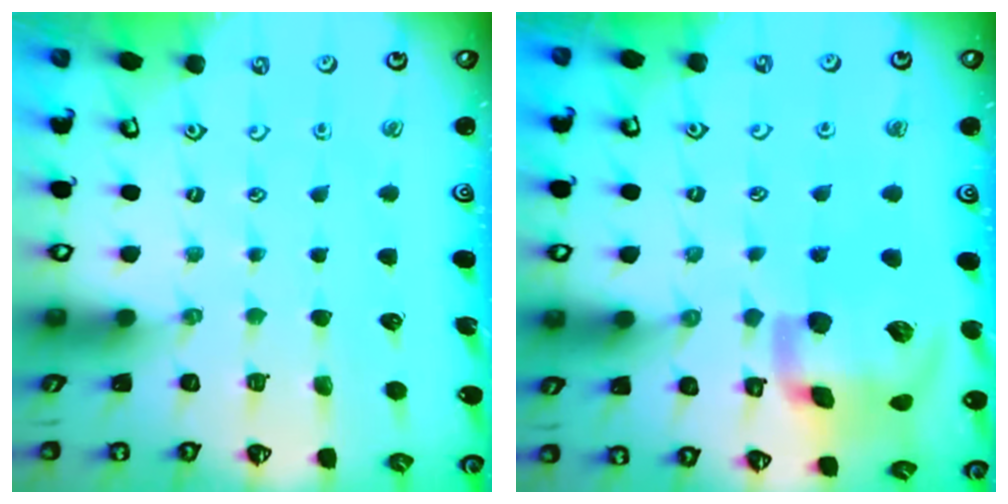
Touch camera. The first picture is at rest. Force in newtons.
{"total": 18.8, "press": 18.5, "slide": 2.9}